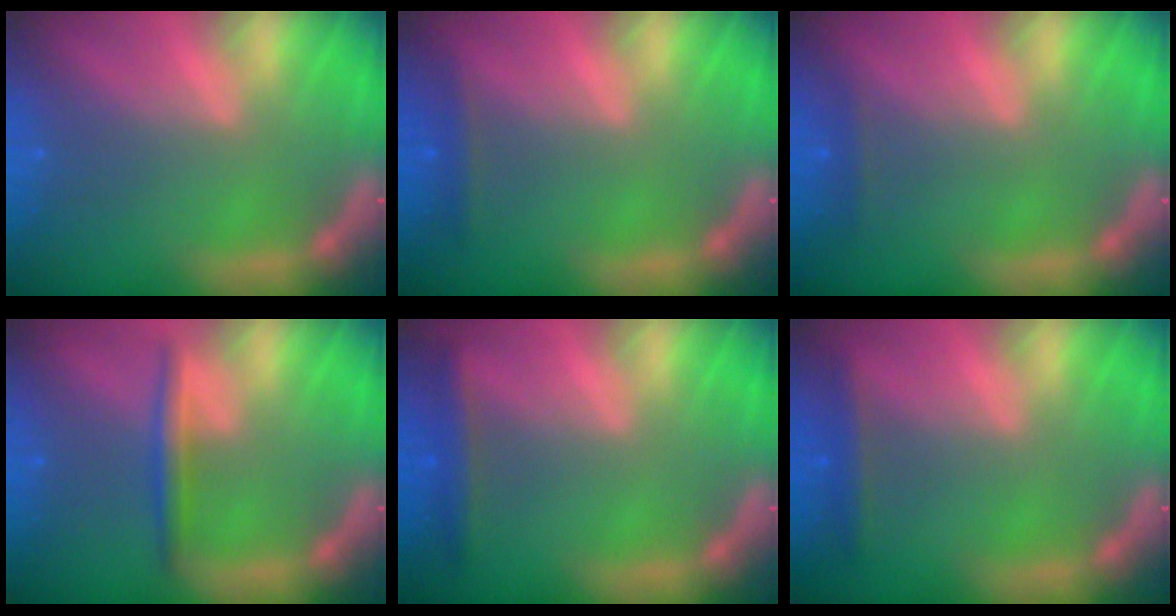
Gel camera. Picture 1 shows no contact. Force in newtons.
{"total": 1.4}
{"total": 0.9}
{"total": 2.4}
{"total": 2.4}
{"total": 1.9}